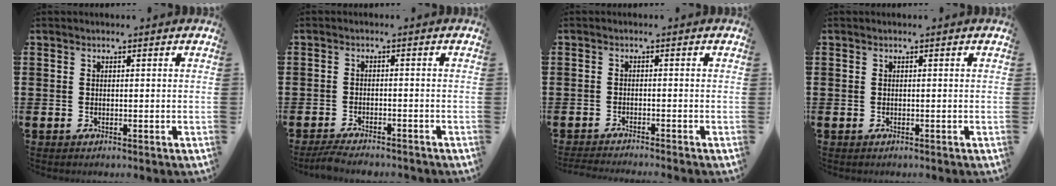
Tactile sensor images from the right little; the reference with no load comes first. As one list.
[{"total": 2.4, "force": [-2.3, 0.2, 0.7], "torque": [-0.013, 0.006, -0.047]}, {"total": 1.3, "force": [-1.3, -0.3, 0.2], "torque": [-0.002, 0.000, -0.025]}, {"total": 0.0}]